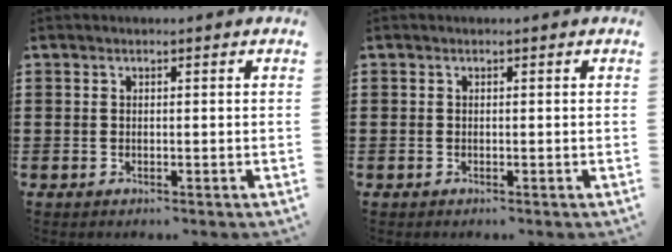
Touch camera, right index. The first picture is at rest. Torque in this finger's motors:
{"motor_torque": [-0.58, 0.84, -0.03, -0.01]}